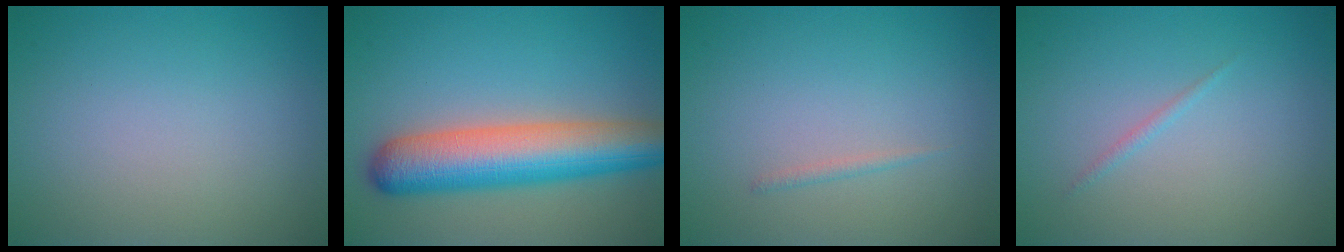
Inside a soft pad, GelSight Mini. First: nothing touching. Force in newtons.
{"total": 8.9, "press": 8.8, "slide": 0.3}
{"total": 0.6, "press": 0.6, "slide": 0.1}
{"total": 0.6, "press": 0.6, "slide": 0.1}